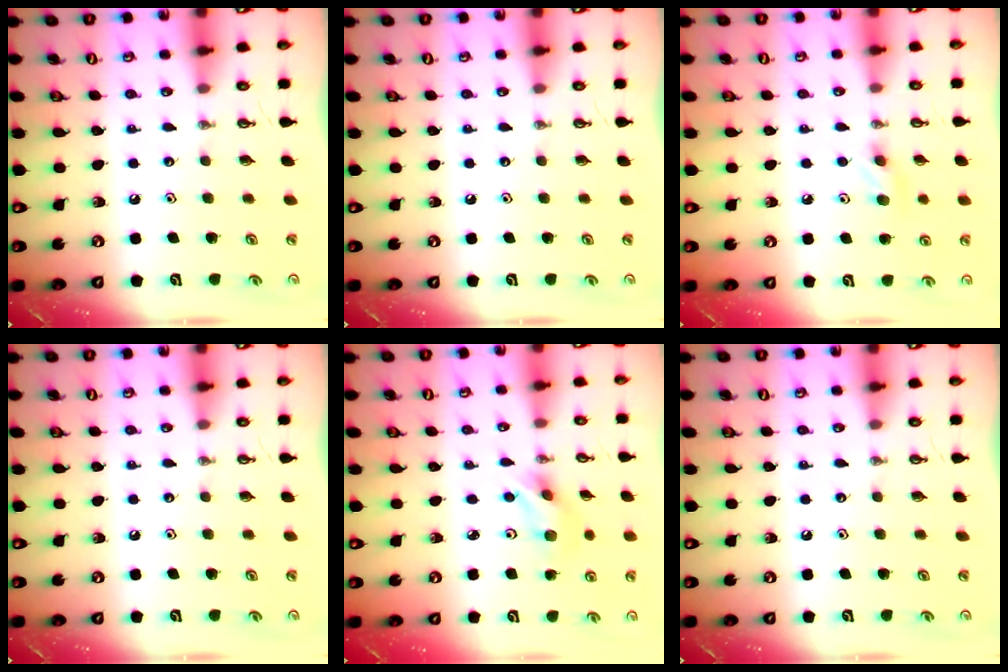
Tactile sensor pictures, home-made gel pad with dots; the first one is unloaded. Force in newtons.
{"total": 0.0}
{"total": 5.7, "press": 5.4, "slide": 1.7}
{"total": 0.0}
{"total": 6.0, "press": 4.4, "slide": 4.1}
{"total": 0.0}